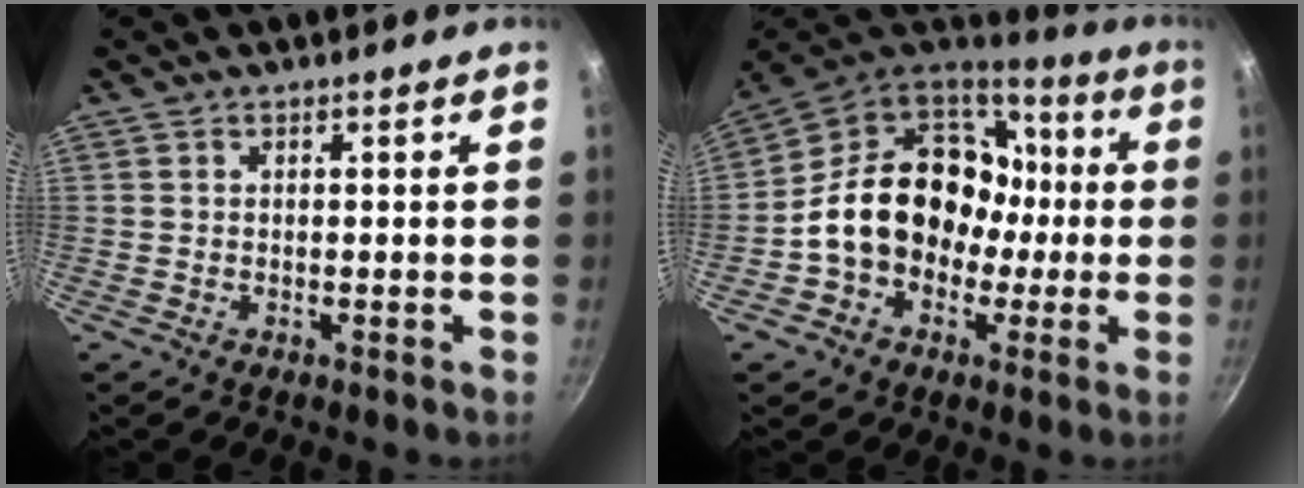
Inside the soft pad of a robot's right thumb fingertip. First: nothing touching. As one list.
[{"total": 20.5, "force": [-1.1, 16.4, 12.3], "torque": [-0.169, 0.064, -0.015]}]